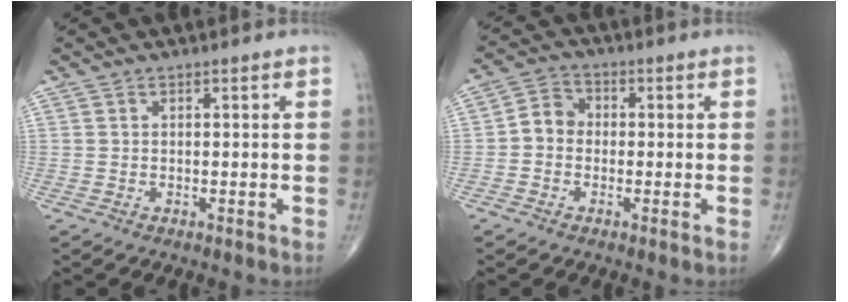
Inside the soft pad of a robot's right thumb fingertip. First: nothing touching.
{"total": 4.6, "force": [-0.8, 3.9, 2.3], "torque": [-0.025, 0.017, -0.027]}